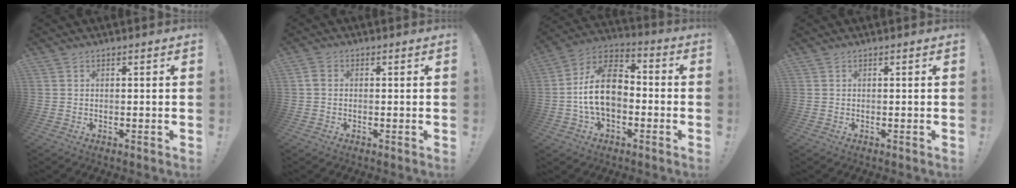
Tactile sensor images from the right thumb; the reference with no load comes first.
{"total": 1.5, "force": [-0.3, 1.3, 0.8], "torque": [-0.014, 0.006, -0.005]}
{"total": 16.7, "force": [-1.7, 10.9, 12.5], "torque": [-0.213, 0.022, -0.026]}
{"total": 0.0}